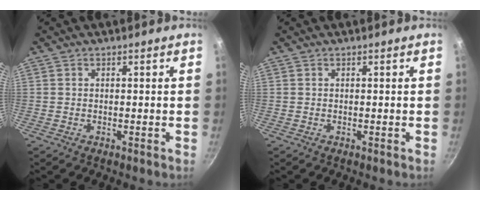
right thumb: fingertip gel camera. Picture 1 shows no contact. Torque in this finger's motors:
{"motor_torque": [-0.02, 0.02, 0.00, 0.00, 0.00]}